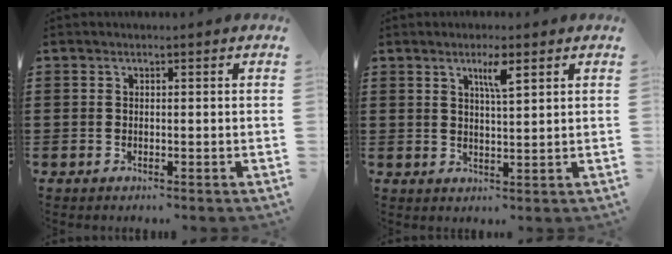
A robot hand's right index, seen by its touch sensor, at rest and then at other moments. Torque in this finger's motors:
{"motor_torque": [0.56, 0.06, 0.14, 0.08]}